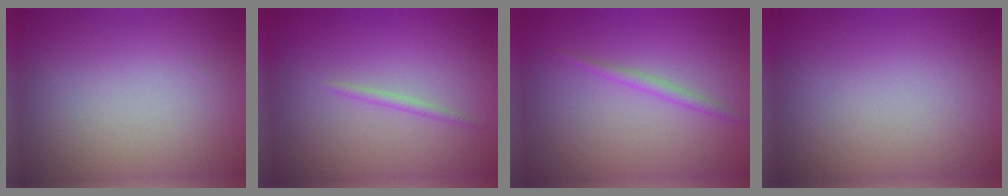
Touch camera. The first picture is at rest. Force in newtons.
{"total": 0.8, "press": 0.8, "slide": 0.0}
{"total": 1.1, "press": 1.1, "slide": 0.0}
{"total": 0.0}